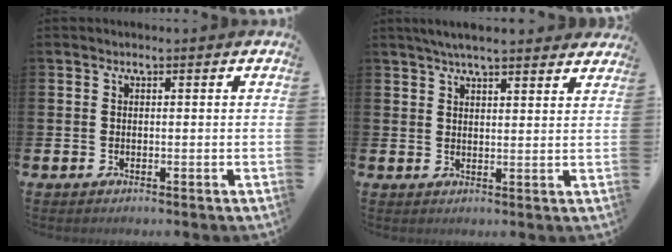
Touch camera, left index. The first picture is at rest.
{"total": 4.6, "force": [4.3, 0.5, 1.6], "torque": [-0.039, -0.010, 0.077]}